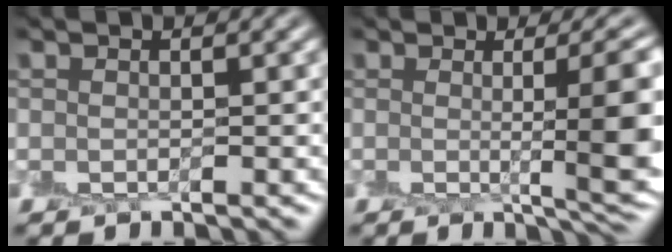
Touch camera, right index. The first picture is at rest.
{"total": 8.5, "force": [0.1, 2.2, 8.2], "torque": [-0.082, 0.002, 0.006]}